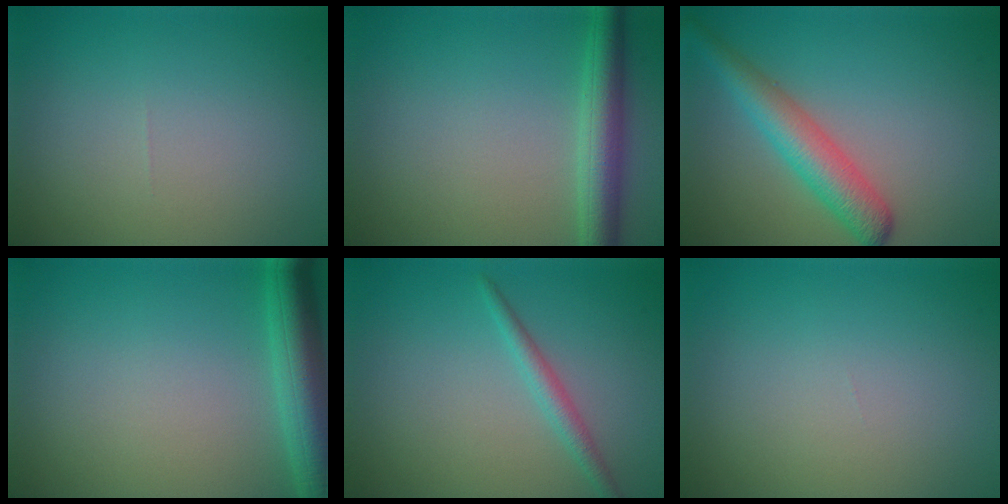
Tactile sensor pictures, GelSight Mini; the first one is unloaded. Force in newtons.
{"total": 4.1, "press": 4.1, "slide": 0.1}
{"total": 4.4, "press": 4.4, "slide": 0.1}
{"total": 5.4, "press": 5.4, "slide": 0.3}
{"total": 1.8, "press": 1.8, "slide": 0.1}
{"total": 0.0}